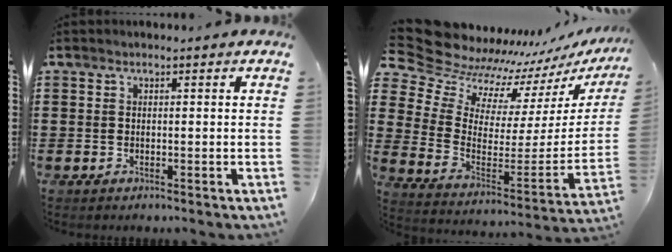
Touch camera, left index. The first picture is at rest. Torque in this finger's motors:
{"motor_torque": [2.14, 0.00, -0.05, -0.21]}